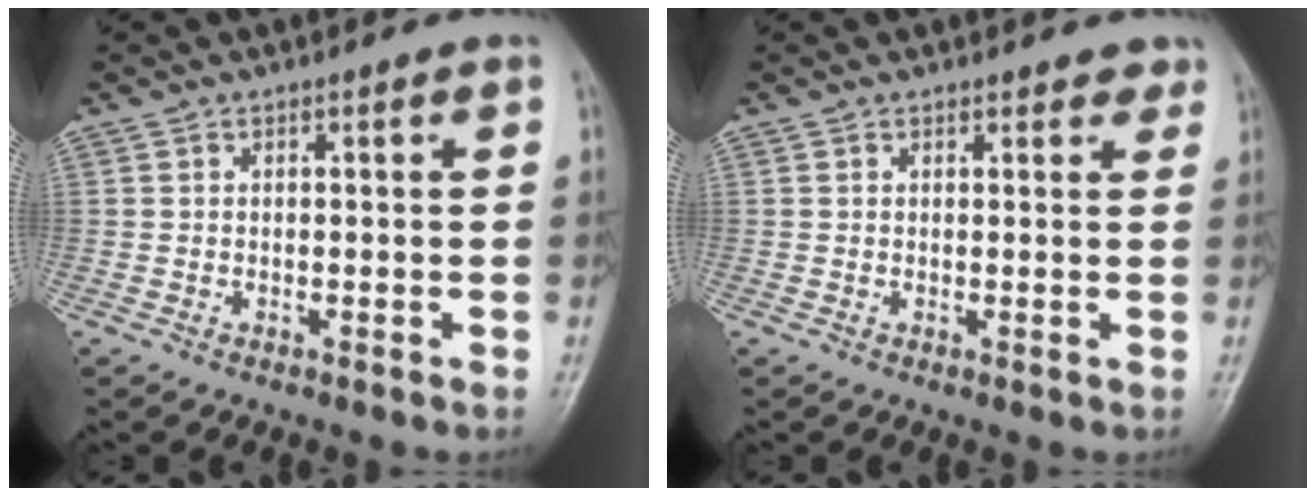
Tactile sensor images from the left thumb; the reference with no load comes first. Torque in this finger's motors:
{"motor_torque": [0.02, 0.12, -0.33, 0.12, 0.01]}